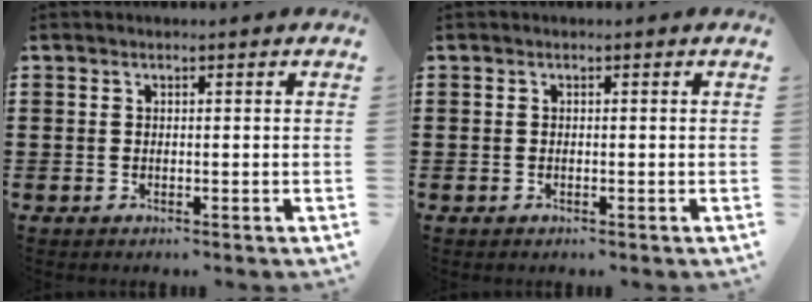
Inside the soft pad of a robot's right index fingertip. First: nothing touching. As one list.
[{"total": 0.0}]